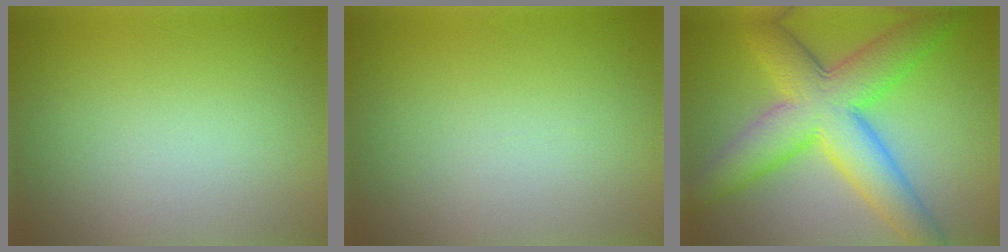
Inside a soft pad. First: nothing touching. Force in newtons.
{"total": 0.0}
{"total": 9.8, "press": 9.8, "slide": 0.2}